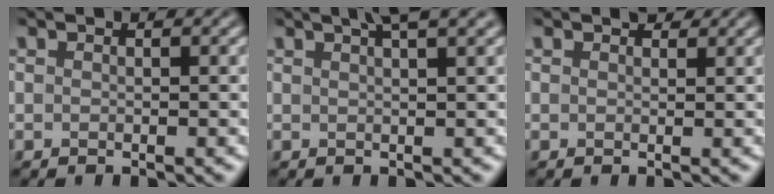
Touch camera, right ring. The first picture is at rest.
{"total": 4.5, "force": [3.0, 1.2, 3.1], "torque": [-0.020, 0.015, 0.022]}
{"total": 1.2, "force": [0.9, 0.5, 0.5], "torque": [-0.008, -0.002, 0.015]}